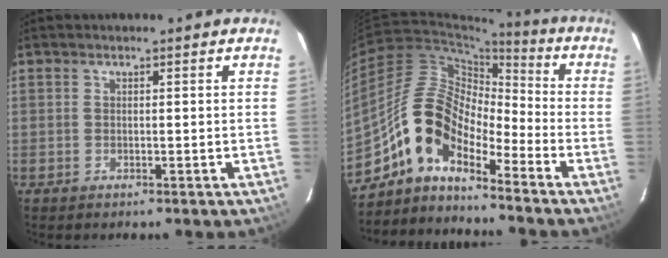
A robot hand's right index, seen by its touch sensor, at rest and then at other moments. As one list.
[{"total": 11.3, "force": [-8.2, 4.5, 6.4], "torque": [-0.109, 0.024, -0.172]}]